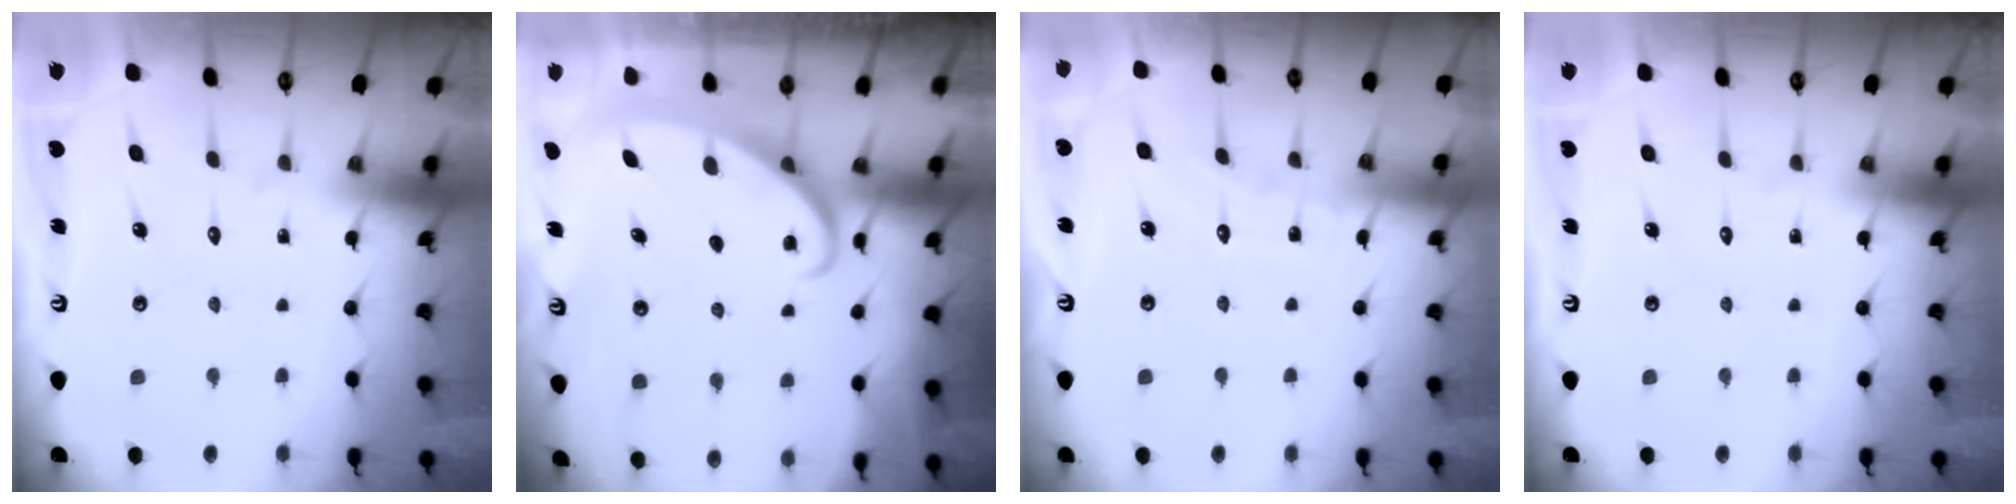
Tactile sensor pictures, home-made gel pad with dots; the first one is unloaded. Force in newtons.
{"total": 2.7, "press": 2.7, "slide": 0.4}
{"total": 4.1, "press": 4.1, "slide": 0.5}
{"total": 0.0}